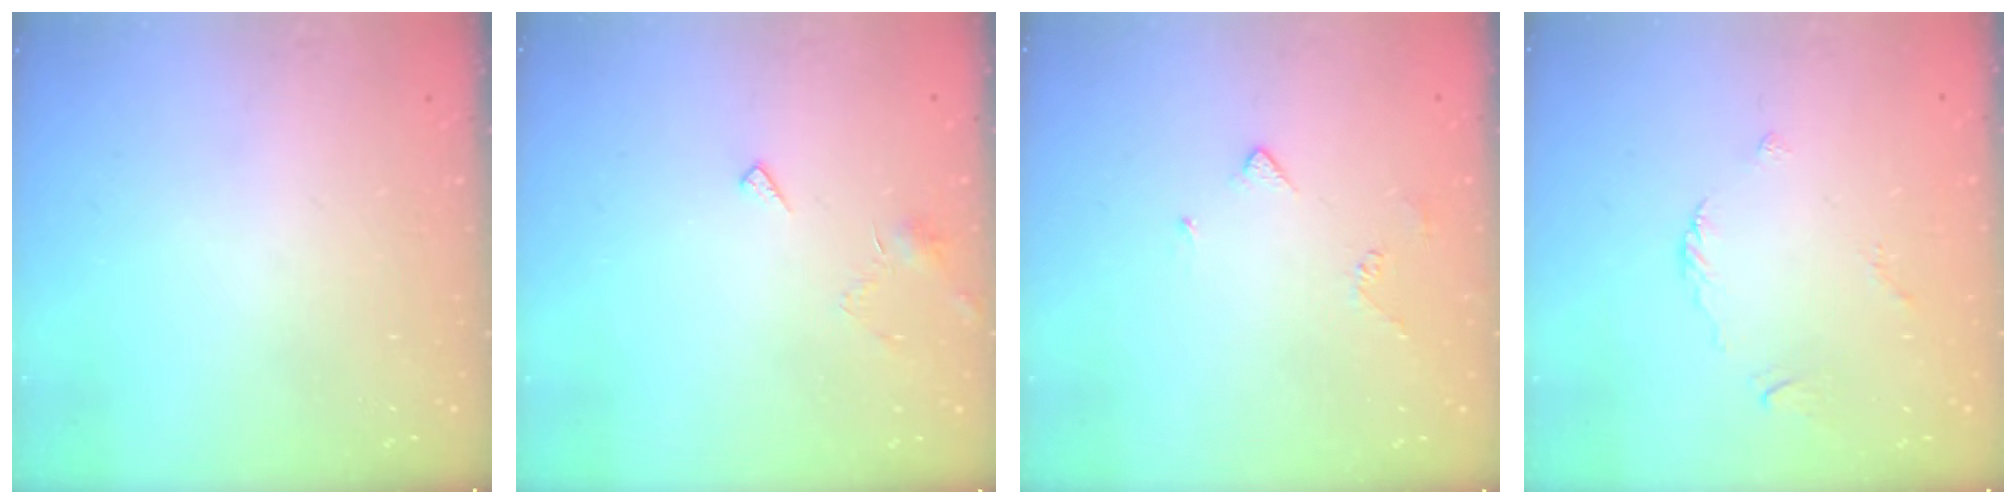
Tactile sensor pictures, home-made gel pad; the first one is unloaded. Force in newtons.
{"total": 5.6, "press": 5.6, "slide": 0.3}
{"total": 3.3, "press": 3.2, "slide": 0.7}
{"total": 2.6, "press": 2.6, "slide": 0.6}